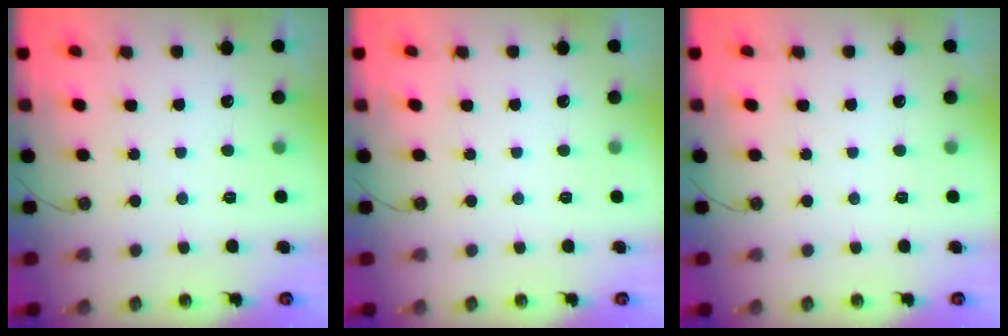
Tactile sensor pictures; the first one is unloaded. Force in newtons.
{"total": 0.0}
{"total": 0.0}